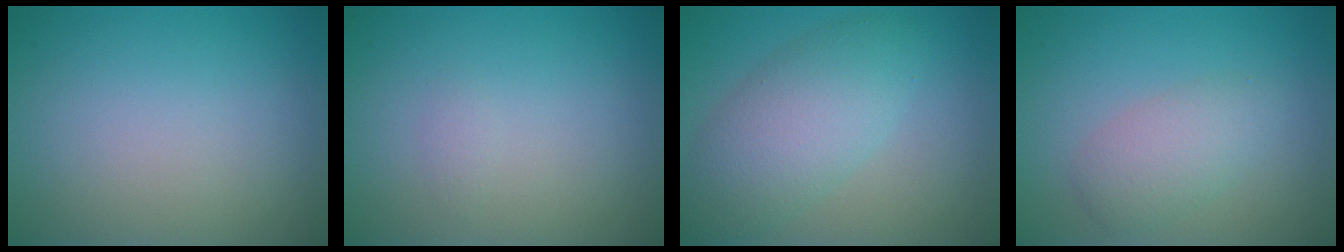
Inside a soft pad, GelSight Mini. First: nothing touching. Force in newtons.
{"total": 0.5, "press": 0.5, "slide": 0.1}
{"total": 5.6, "press": 5.5, "slide": 0.4}
{"total": 2.9, "press": 2.9, "slide": 0.1}